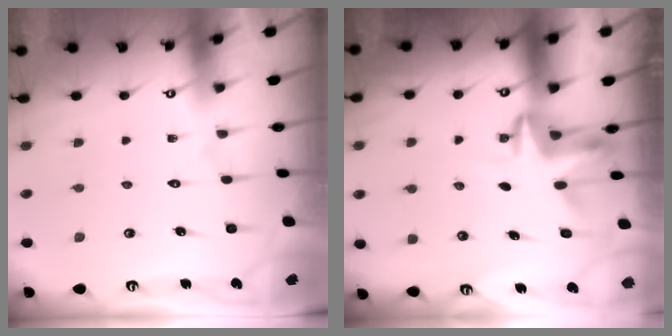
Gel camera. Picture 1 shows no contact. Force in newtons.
{"total": 3.5, "press": 3.5, "slide": 0.2}